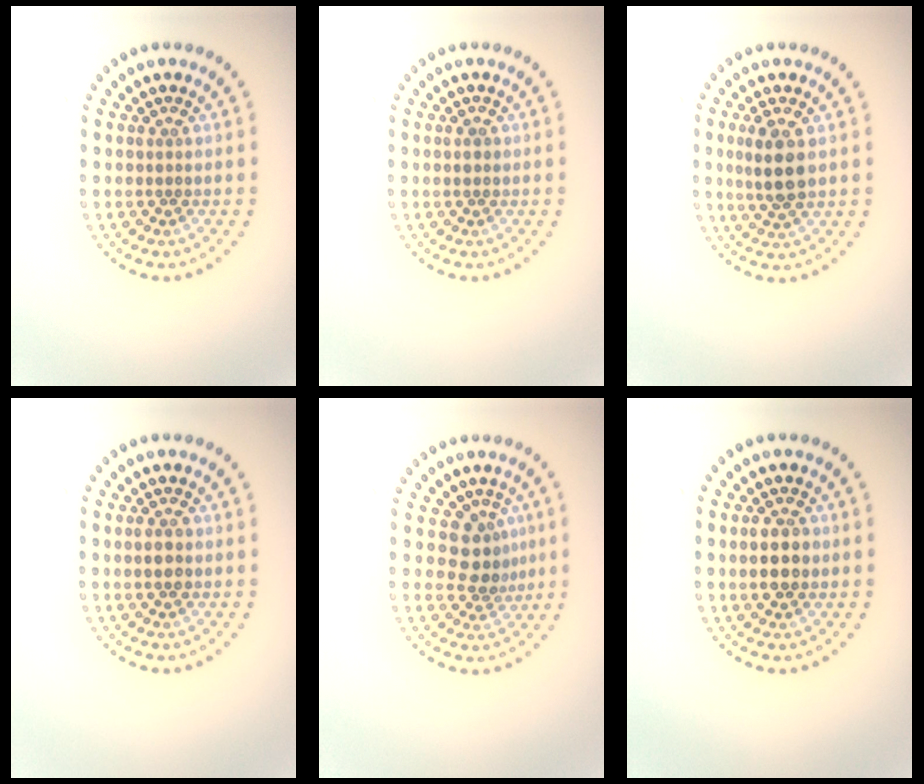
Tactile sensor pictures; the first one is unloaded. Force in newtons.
{"total": 1.0, "press": 1.0, "slide": 0.1}
{"total": 3.5, "press": 3.3, "slide": 1.0}
{"total": 1.4, "press": 1.4, "slide": 0.2}
{"total": 3.0, "press": 2.8, "slide": 1.1}
{"total": 3.0, "press": 3.0, "slide": 0.1}